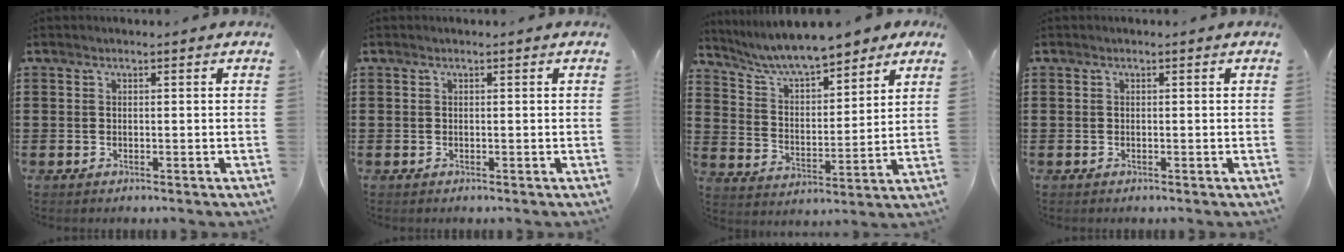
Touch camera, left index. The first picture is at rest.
{"total": 0.0}
{"total": 7.9, "force": [7.1, 1.3, 3.3], "torque": [-0.091, -0.029, 0.124]}
{"total": 0.0}